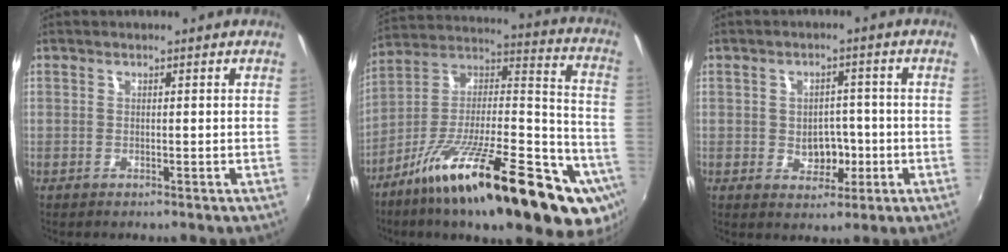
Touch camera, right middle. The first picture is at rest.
{"total": 31.2, "force": [-16.9, 8.3, 24.9], "torque": [-0.351, -0.007, -0.267]}
{"total": 4.6, "force": [-0.8, 3.5, 2.9], "torque": [-0.045, 0.004, -0.004]}